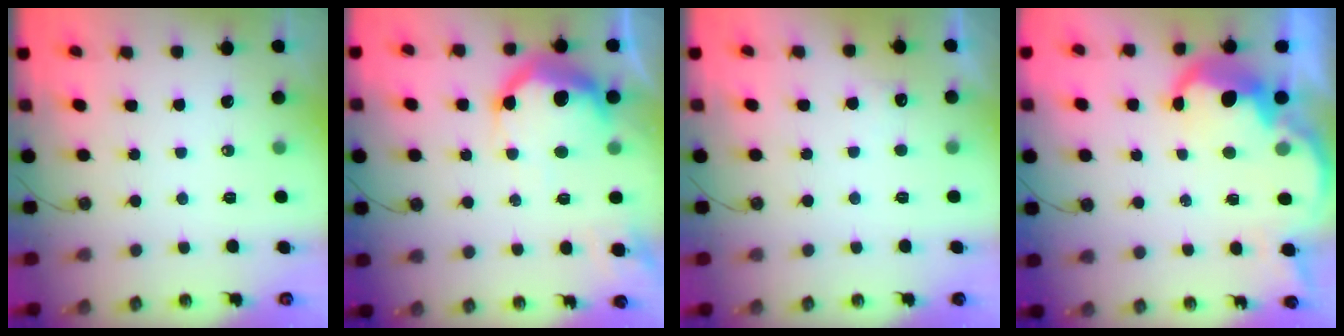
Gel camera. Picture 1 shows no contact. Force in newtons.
{"total": 18.8, "press": 18.7, "slide": 1.5}
{"total": 4.2, "press": 4.0, "slide": 1.2}
{"total": 9.0, "press": 9.0, "slide": 0.6}